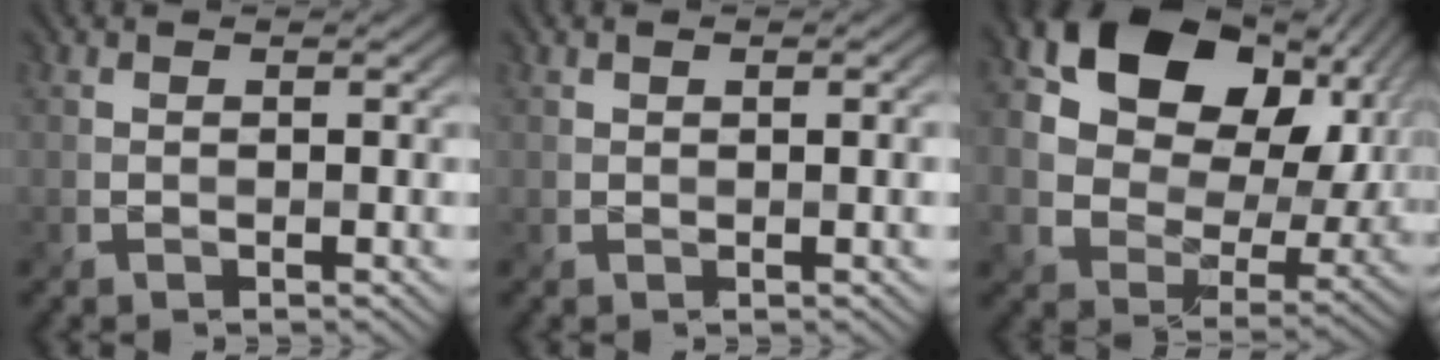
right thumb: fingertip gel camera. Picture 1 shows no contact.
{"total": 1.8, "force": [0.4, 0.7, 1.6], "torque": [-0.027, 0.002, 0.007]}
{"total": 19.2, "force": [6.1, 14.1, 11.5], "torque": [-0.237, 0.026, 0.133]}